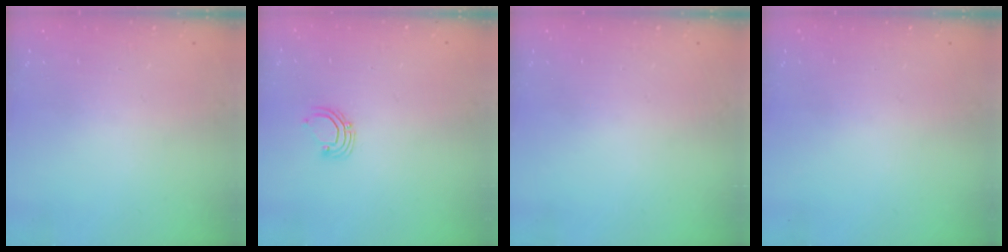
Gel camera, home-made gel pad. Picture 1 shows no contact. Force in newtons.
{"total": 3.4, "press": 3.4, "slide": 0.3}
{"total": 0.0}
{"total": 0.0}